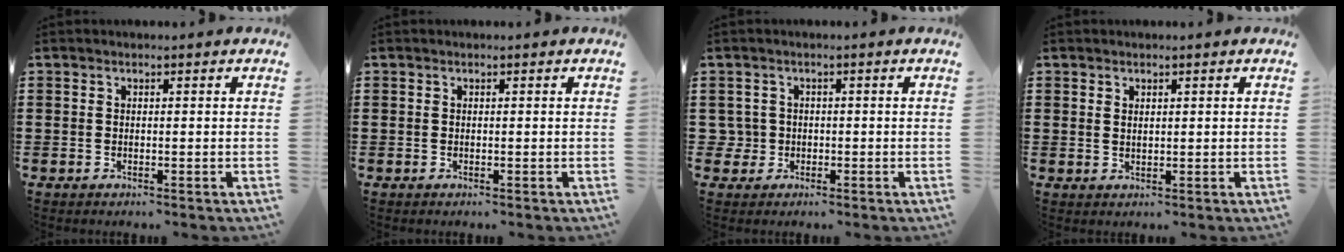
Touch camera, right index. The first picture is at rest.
{"total": 0.0}
{"total": 2.2, "force": [-0.6, 2.1, 0.3], "torque": [-0.024, 0.001, -0.019]}
{"total": 1.0, "force": [0.8, 0.6, 0.3], "torque": [-0.007, 0.004, 0.015]}